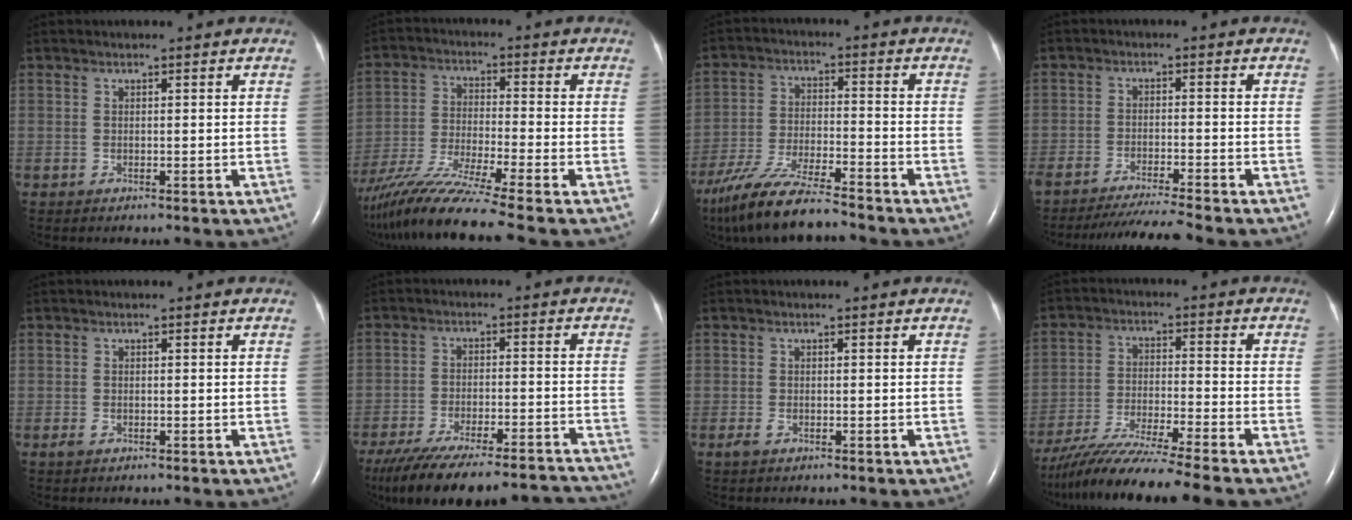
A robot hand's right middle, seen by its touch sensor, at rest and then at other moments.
{"total": 14.2, "force": [-11.6, -2.0, 7.9], "torque": [-0.154, -0.040, -0.206]}
{"total": 12.7, "force": [-10.9, 1.0, 6.4], "torque": [-0.122, -0.028, -0.195]}
{"total": 8.7, "force": [-7.9, -1.6, 3.2], "torque": [-0.042, -0.022, -0.132]}
{"total": 0.9, "force": [-0.4, 0.5, 0.6], "torque": [-0.015, -0.001, -0.005]}
{"total": 23.9, "force": [-21.1, 4.6, 10.4], "torque": [-0.174, -0.028, -0.296]}
{"total": 1.1, "force": [-0.6, 0.5, 0.8], "torque": [-0.022, -0.002, -0.009]}
{"total": 14.6, "force": [-12.6, -1.7, 7.2], "torque": [-0.128, -0.036, -0.215]}